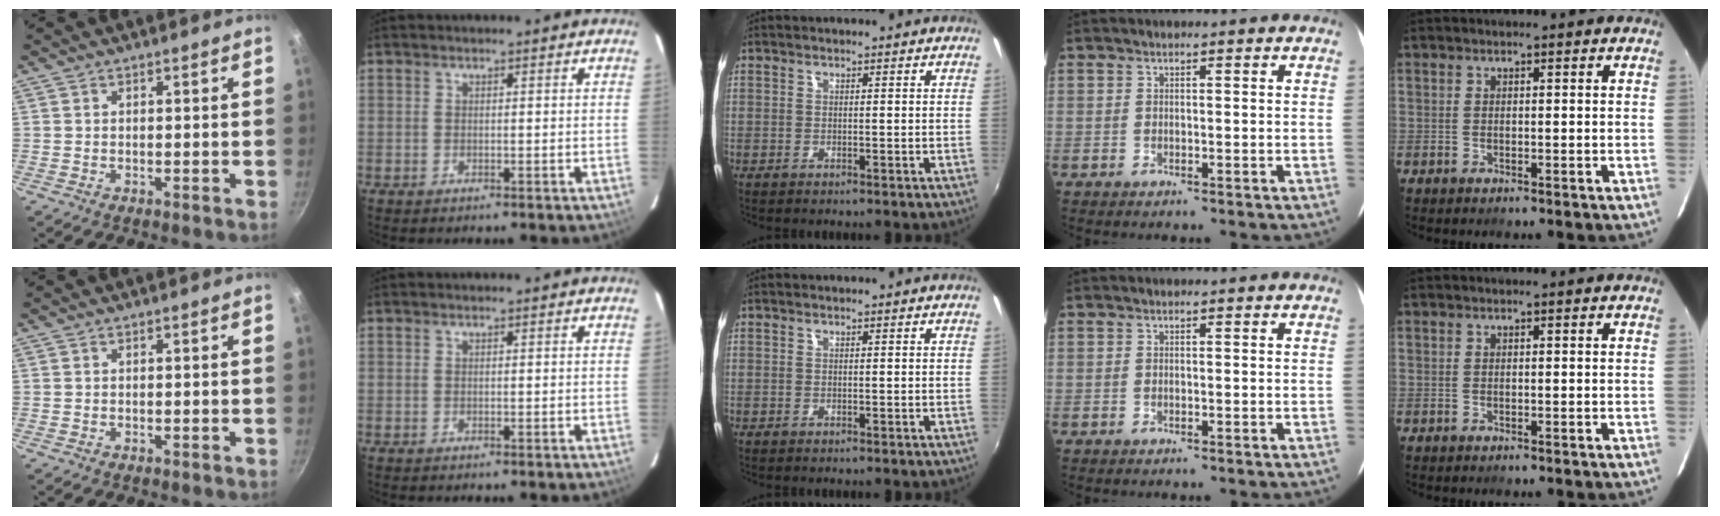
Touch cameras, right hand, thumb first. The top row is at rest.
{}